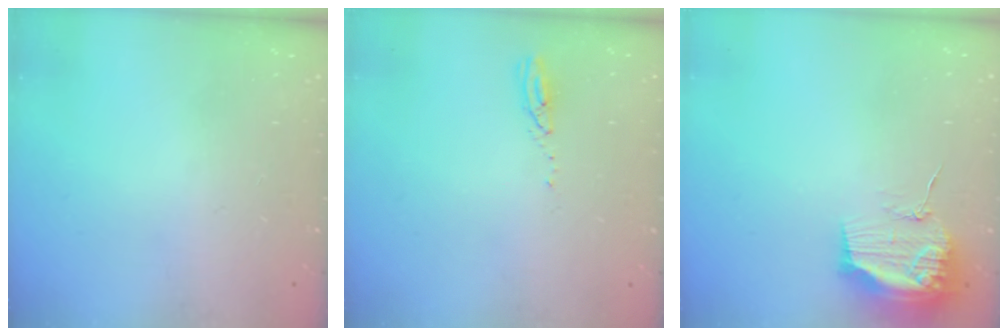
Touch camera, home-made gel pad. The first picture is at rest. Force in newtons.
{"total": 3.1, "press": 3.1, "slide": 0.3}
{"total": 15.6, "press": 15.6, "slide": 0.1}